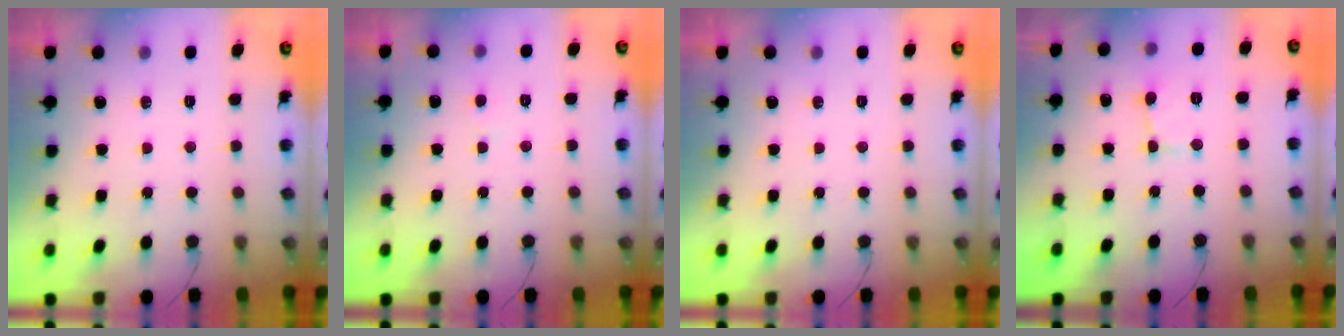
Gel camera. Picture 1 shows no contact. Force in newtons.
{"total": 2.8, "press": 2.7, "slide": 0.4}
{"total": 0.0}
{"total": 1.9, "press": 1.9, "slide": 0.1}